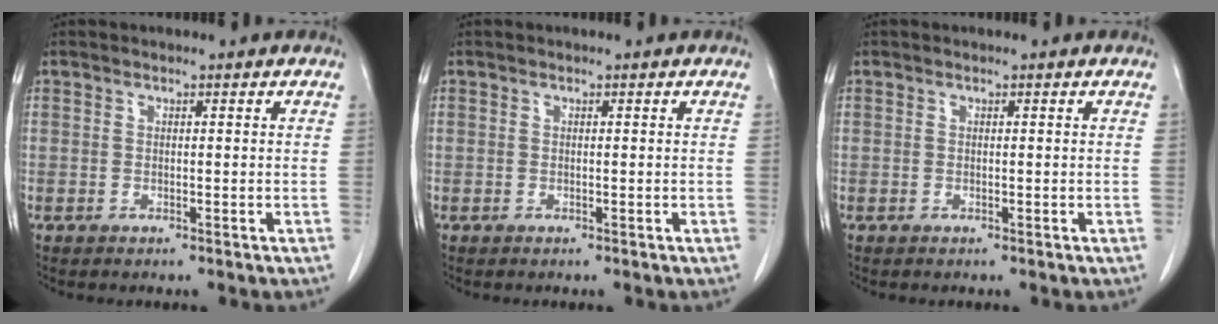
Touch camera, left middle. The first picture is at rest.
{"total": 0.0}
{"total": 0.0}